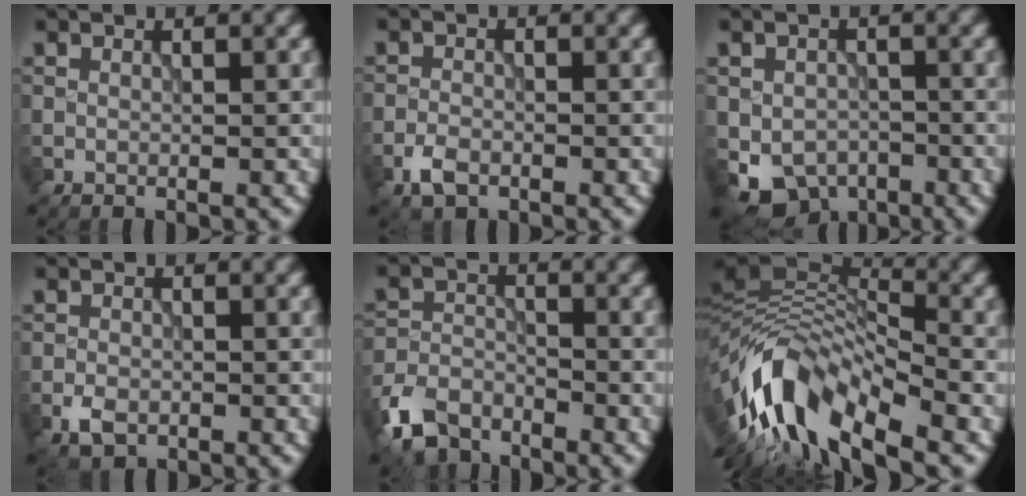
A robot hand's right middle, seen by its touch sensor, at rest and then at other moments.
{"total": 2.2, "force": [-1.4, 1.2, 1.3], "torque": [-0.025, -0.001, -0.032]}
{"total": 5.5, "force": [-2.6, 4.1, 2.7], "torque": [-0.046, -0.018, -0.038]}
{"total": 2.2, "force": [-1.1, 1.4, 1.3], "torque": [-0.027, -0.003, -0.026]}
{"total": 6.0, "force": [-4.5, 3.1, 2.5], "torque": [-0.054, -0.007, -0.096]}
{"total": 10.9, "force": [-5.5, 4.4, 8.4], "torque": [-0.144, 0.021, -0.117]}